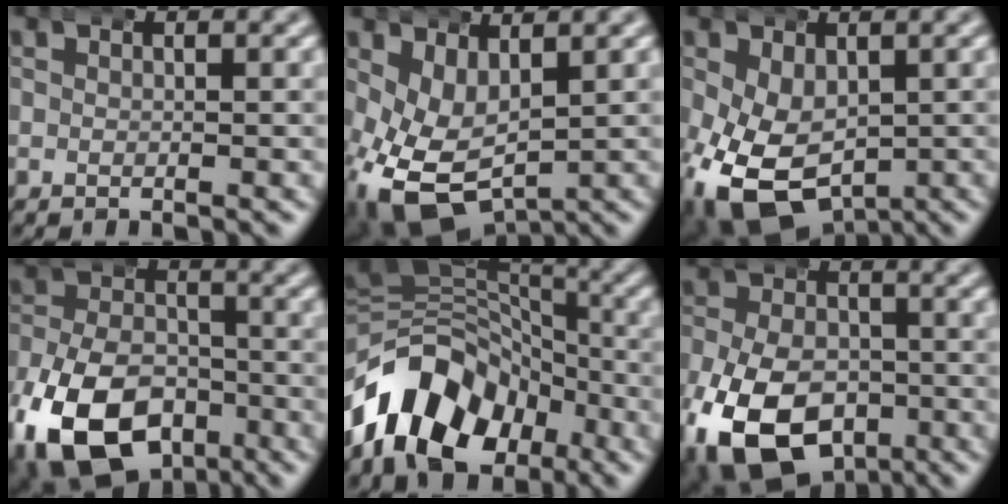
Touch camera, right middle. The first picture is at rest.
{"total": 10.0, "force": [-3.2, 7.2, 6.1], "torque": [-0.154, -0.074, -0.023]}
{"total": 11.5, "force": [-4.2, 8.4, 6.6], "torque": [-0.157, -0.079, -0.032]}
{"total": 12.3, "force": [-6.1, 8.2, 6.8], "torque": [-0.133, -0.051, -0.086]}
{"total": 14.0, "force": [-3.6, 10.7, 8.3], "torque": [-0.151, -0.026, -0.052]}
{"total": 11.2, "force": [-4.9, 7.6, 6.6], "torque": [-0.142, -0.052, -0.060]}